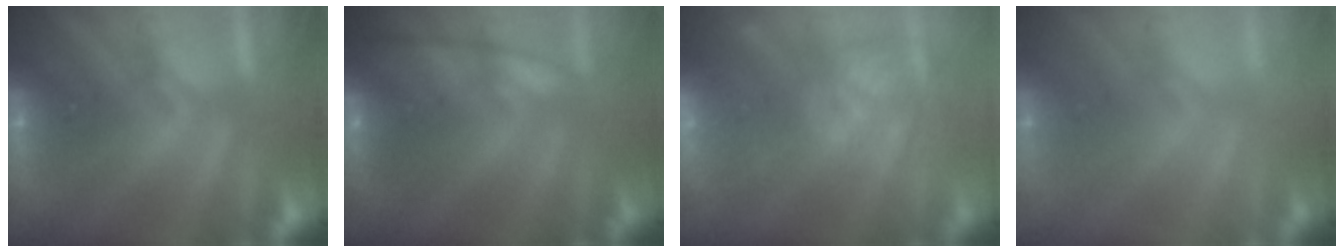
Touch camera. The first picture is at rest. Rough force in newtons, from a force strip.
{"total": 3.6}
{"total": 3.9}
{"total": 8.3}